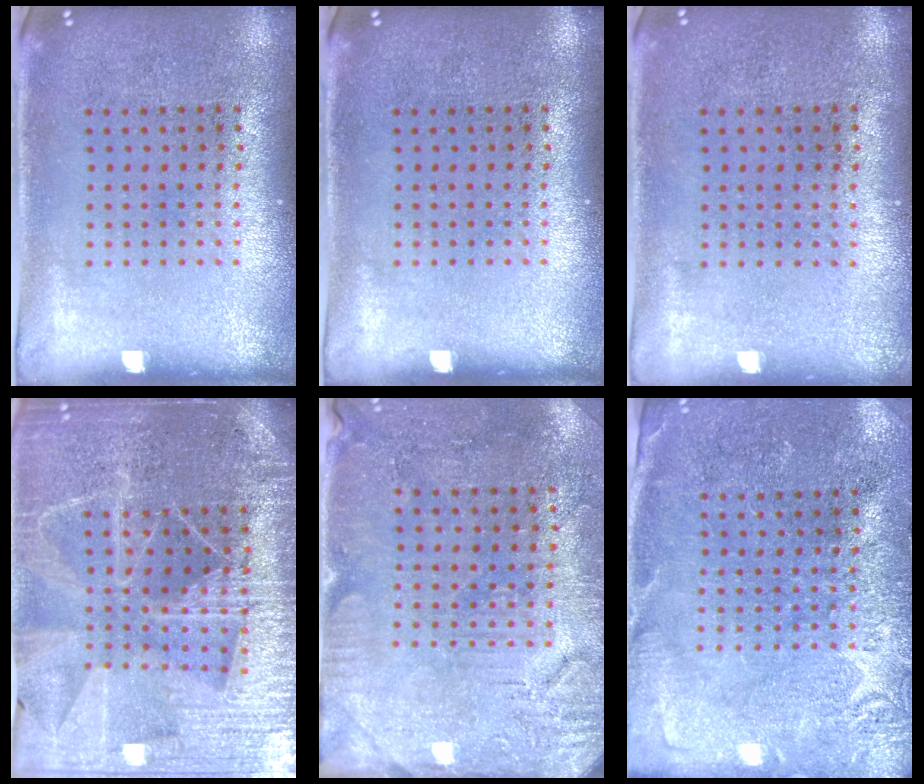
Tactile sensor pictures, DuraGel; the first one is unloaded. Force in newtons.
{"total": 0.0}
{"total": 0.0}
{"total": 5.1, "press": 4.6, "slide": 2.3}
{"total": 3.1, "press": 2.9, "slide": 1.1}
{"total": 2.7, "press": 2.7, "slide": 0.4}